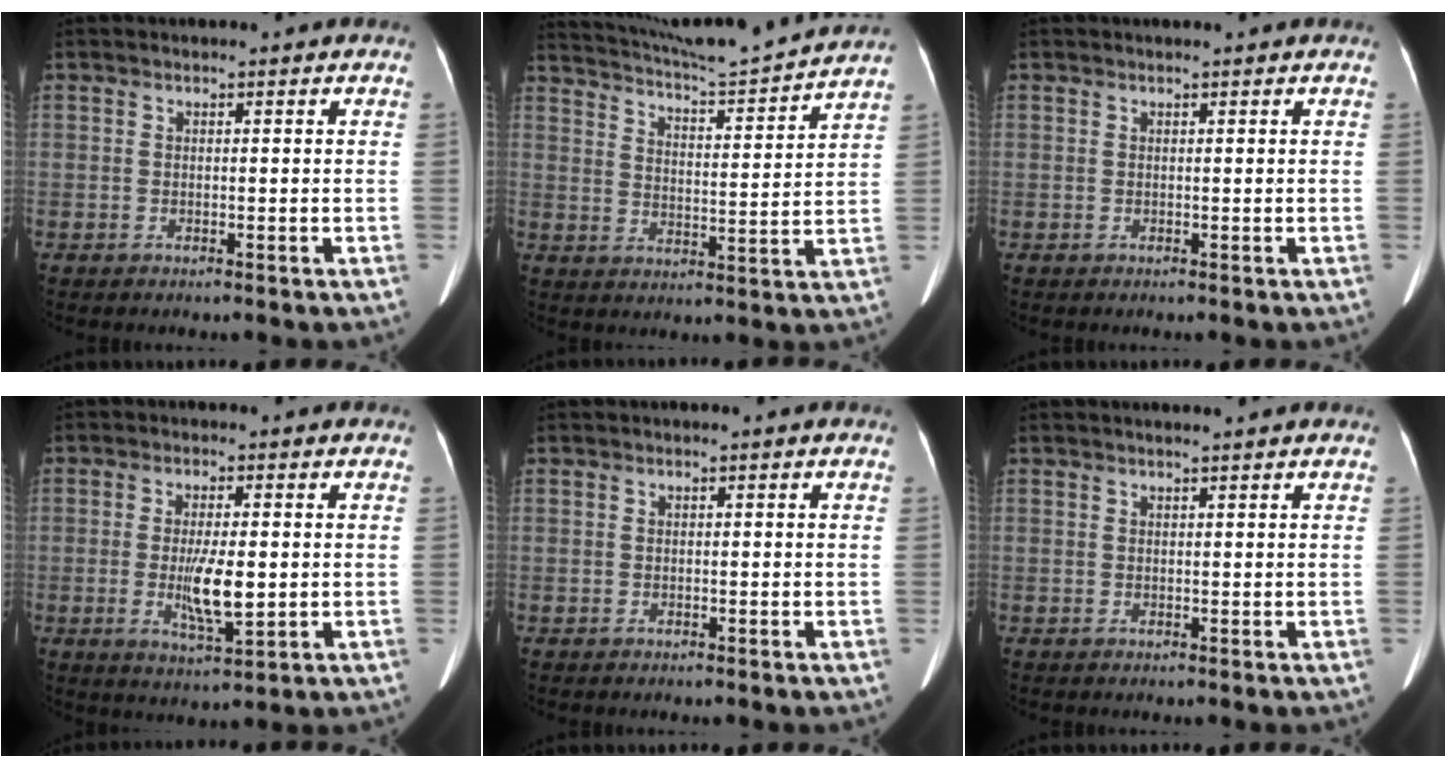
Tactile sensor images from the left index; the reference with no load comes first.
{"total": 15.7, "force": [14.9, -1.4, 4.7], "torque": [-0.093, -0.027, 0.217]}
{"total": 0.5, "force": [0.5, 0.0, 0.3], "torque": [-0.004, 0.004, 0.008]}
{"total": 6.6, "force": [-0.6, 1.4, 6.4], "torque": [-0.122, -0.014, -0.009]}
{"total": 0.0}
{"total": 2.4, "force": [2.1, 0.1, 1.2], "torque": [-0.014, 0.015, 0.027]}